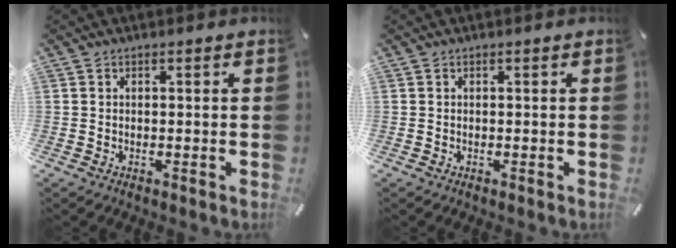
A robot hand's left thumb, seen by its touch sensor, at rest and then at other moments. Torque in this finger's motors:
{"motor_torque": [0.00, 0.00, 0.01, 0.00, 0.00]}